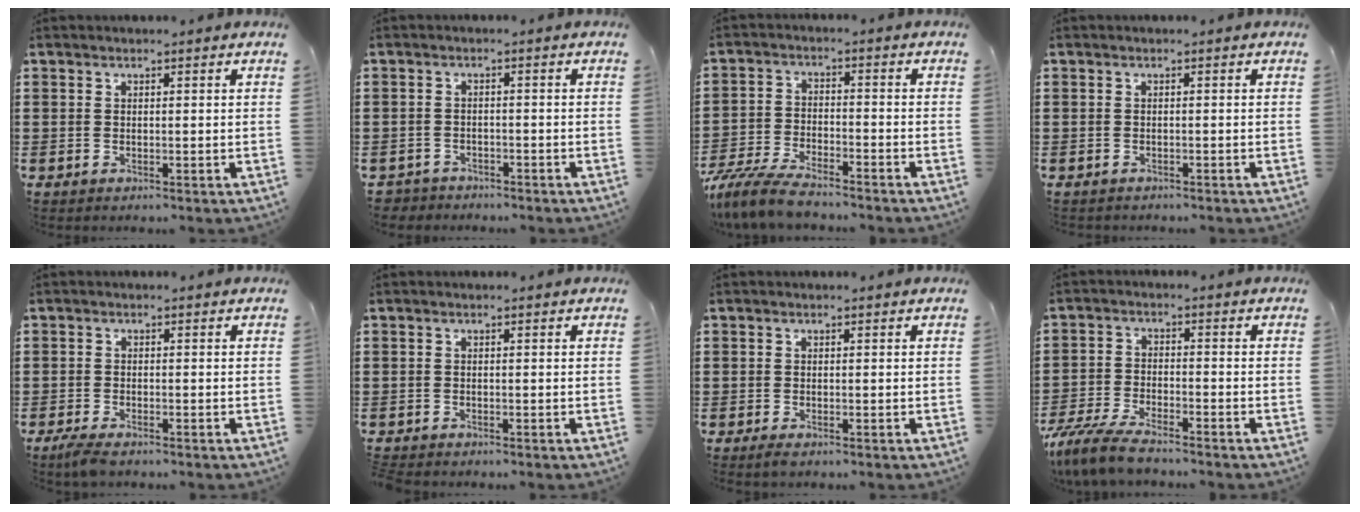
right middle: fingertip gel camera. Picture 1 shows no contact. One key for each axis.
{"total": 2.2, "fx": -2.1, "fy": 0.6, "fz": -0.3, "tx": -0.003, "ty": 0.000, "tz": -0.049}
{"total": 6.3, "fx": -5.8, "fy": 0.9, "fz": 2.3, "tx": -0.061, "ty": 0.001, "tz": -0.117}
{"total": 0.0}
{"total": 2.1, "fx": -1.9, "fy": 0.3, "fz": 1.0, "tx": -0.032, "ty": -0.003, "tz": -0.041}
{"total": 0.7, "fx": -0.7, "fy": 0.1, "fz": 0.1, "tx": -0.004, "ty": -0.002, "tz": -0.014}
{"total": 0.8, "fx": -0.7, "fy": 0.3, "fz": 0.3, "tx": -0.008, "ty": -0.005, "tz": -0.012}
{"total": 5.8, "fx": -5.2, "fy": 0.8, "fz": 2.3, "tx": -0.071, "ty": -0.007, "tz": -0.108}